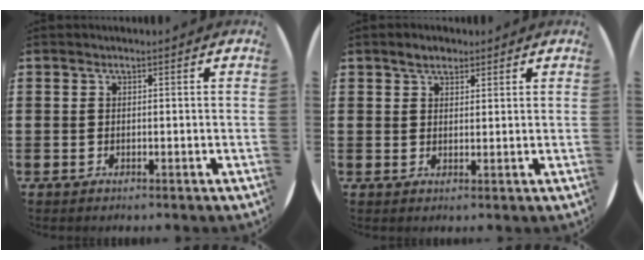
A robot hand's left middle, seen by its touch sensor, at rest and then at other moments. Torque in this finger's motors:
{"motor_torque": [0.28, -0.26, 0.04, 0.04]}